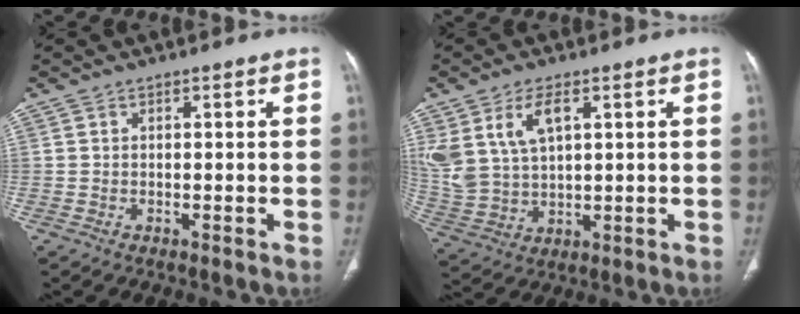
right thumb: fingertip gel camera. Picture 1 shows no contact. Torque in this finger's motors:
{"motor_torque": [0.06, 0.30, 0.75, 0.90, 0.10]}